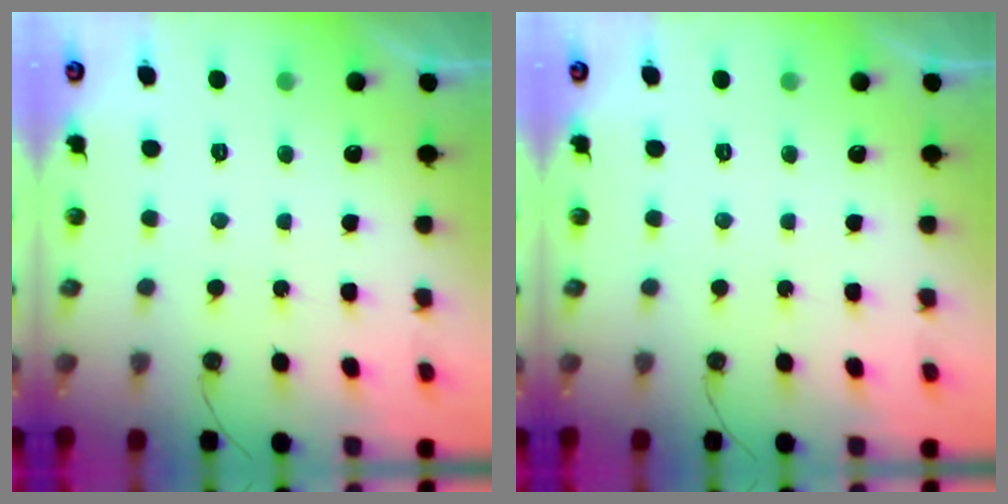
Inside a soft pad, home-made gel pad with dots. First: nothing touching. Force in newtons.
{"total": 0.0}